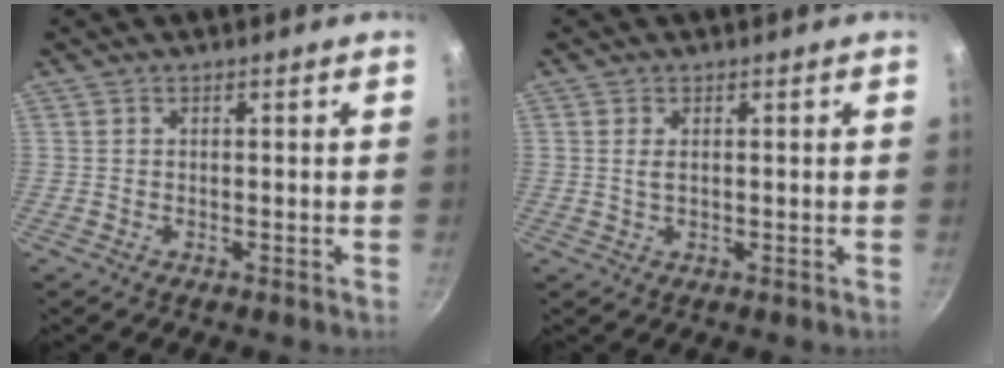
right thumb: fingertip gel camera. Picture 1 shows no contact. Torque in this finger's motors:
{"motor_torque": [-0.12, 0.08, -0.39, 0.18, -0.08]}